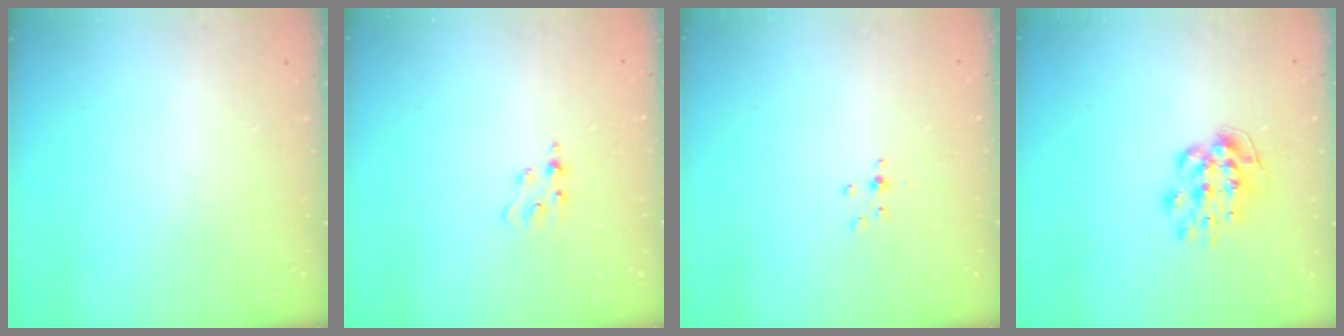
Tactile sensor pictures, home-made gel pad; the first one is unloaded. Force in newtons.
{"total": 3.1, "press": 3.0, "slide": 0.4}
{"total": 2.2, "press": 2.1, "slide": 0.5}
{"total": 9.3, "press": 9.3, "slide": 0.4}